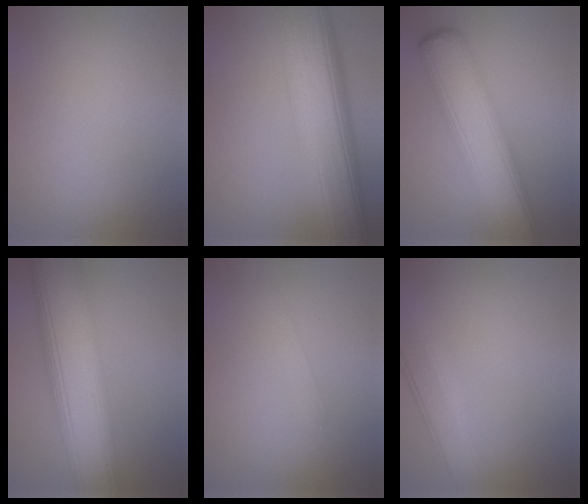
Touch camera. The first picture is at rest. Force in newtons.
{"total": 11.4, "press": 11.4, "slide": 0.2}
{"total": 8.3, "press": 8.3, "slide": 0.3}
{"total": 11.4, "press": 11.4, "slide": 0.4}
{"total": 0.8, "press": 0.8, "slide": 0.1}
{"total": 4.1, "press": 4.1, "slide": 0.2}